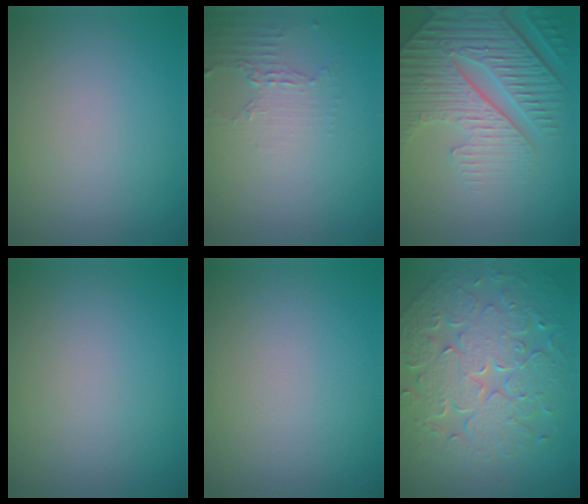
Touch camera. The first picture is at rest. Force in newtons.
{"total": 2.0, "press": 1.5, "slide": 1.4}
{"total": 6.6, "press": 5.5, "slide": 3.7}
{"total": 0.0}
{"total": 0.0}
{"total": 9.3, "press": 6.7, "slide": 6.4}